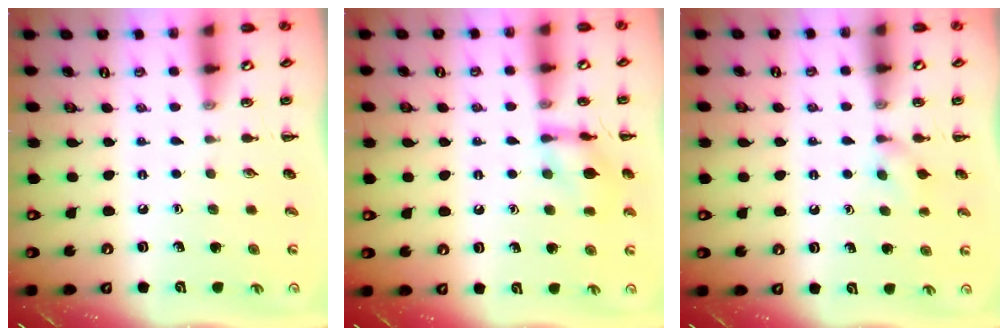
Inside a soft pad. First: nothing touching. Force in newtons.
{"total": 10.8, "press": 10.8, "slide": 0.3}
{"total": 3.7, "press": 3.3, "slide": 1.5}